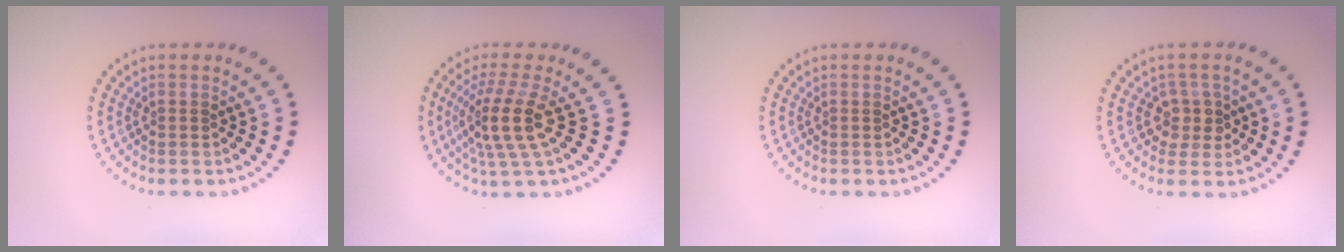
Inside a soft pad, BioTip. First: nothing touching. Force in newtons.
{"total": 4.4, "press": 3.3, "slide": 3.0}
{"total": 0.0}
{"total": 2.3, "press": 2.1, "slide": 0.9}